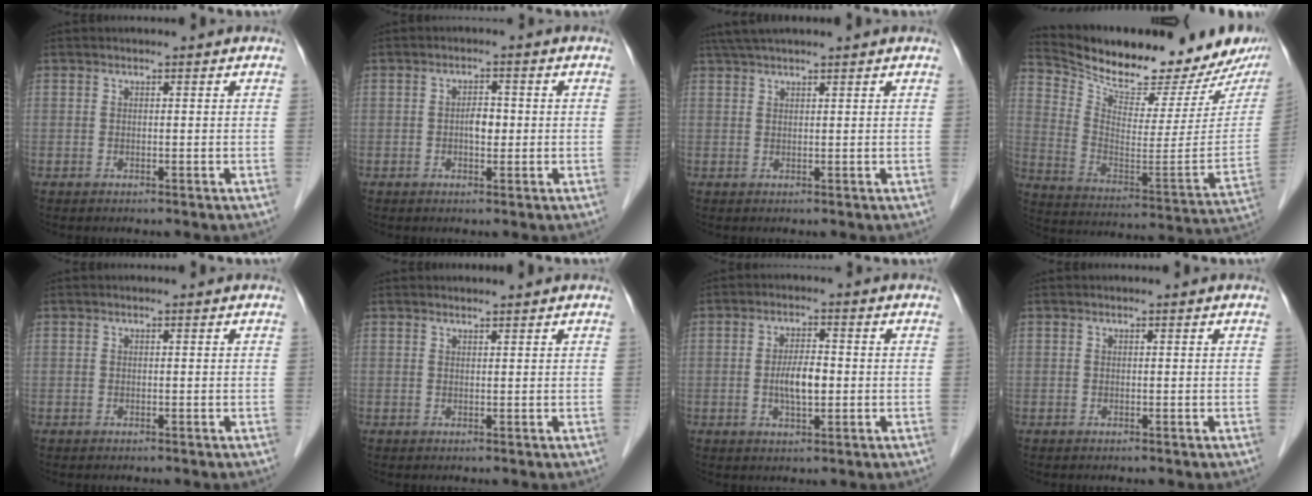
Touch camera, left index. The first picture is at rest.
{"total": 2.5, "force": [-0.3, 1.3, 2.2], "torque": [-0.035, 0.004, -0.004]}
{"total": 5.4, "force": [4.6, -0.2, 2.8], "torque": [-0.047, 0.041, 0.083]}
{"total": 22.3, "force": [20.1, 4.5, 8.7], "torque": [-0.147, -0.058, 0.296]}
{"total": 0.0}
{"total": 0.9, "force": [0.9, 0.0, 0.1], "torque": [-0.007, 0.003, 0.016]}
{"total": 4.9, "force": [-0.4, 1.4, 4.6], "torque": [-0.092, -0.001, -0.005]}
{"total": 0.0}